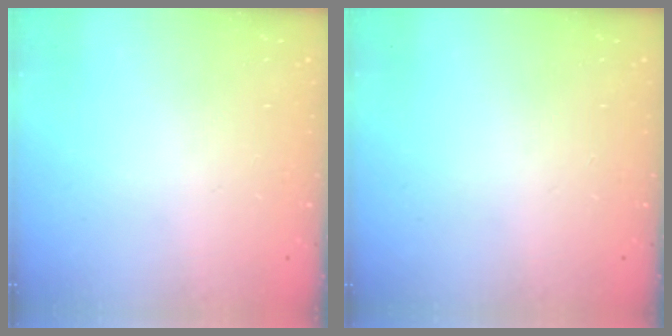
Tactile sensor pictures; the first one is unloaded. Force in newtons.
{"total": 0.0}